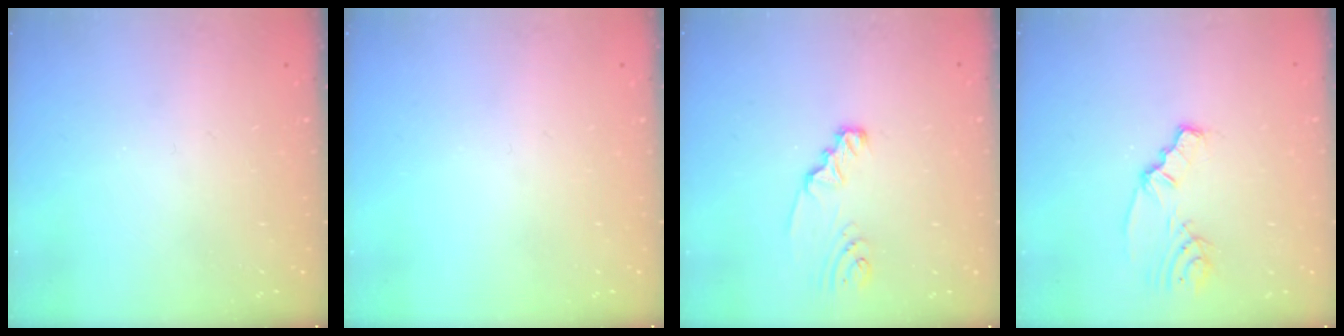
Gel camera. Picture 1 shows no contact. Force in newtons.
{"total": 0.0}
{"total": 2.4, "press": 2.4, "slide": 0.1}
{"total": 3.4, "press": 3.4, "slide": 0.2}